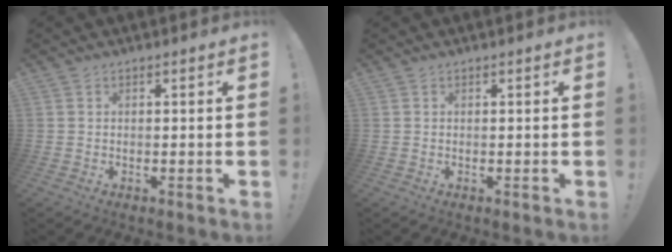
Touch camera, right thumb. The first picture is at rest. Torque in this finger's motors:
{"motor_torque": [-0.30, -0.01, -0.16, 0.08, -0.02]}